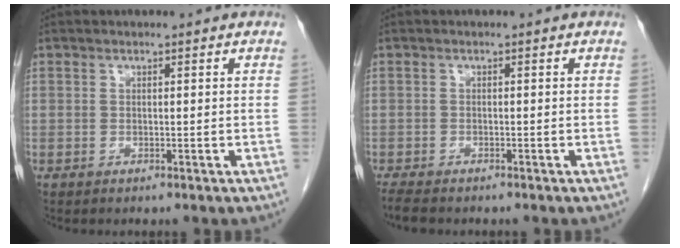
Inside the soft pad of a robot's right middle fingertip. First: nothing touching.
{"total": 3.2, "force": [-2.7, 0.8, 1.5], "torque": [-0.030, -0.009, -0.040]}